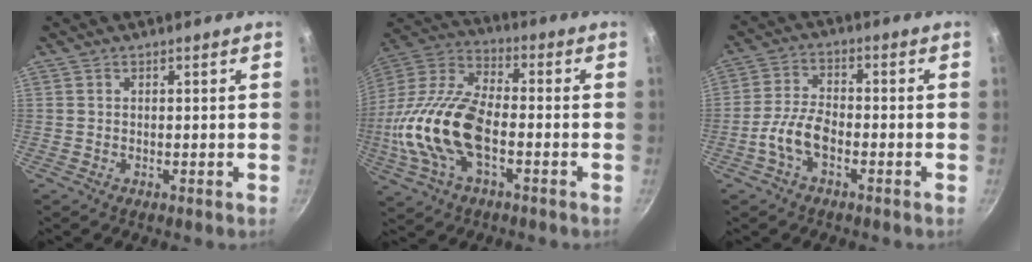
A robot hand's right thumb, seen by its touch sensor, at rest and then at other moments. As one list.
[{"total": 20.4, "force": [-4.2, 10.3, 17.1], "torque": [-0.338, 0.034, -0.092]}, {"total": 6.7, "force": [-2.8, 3.4, 5.1], "torque": [-0.099, 0.029, -0.062]}]